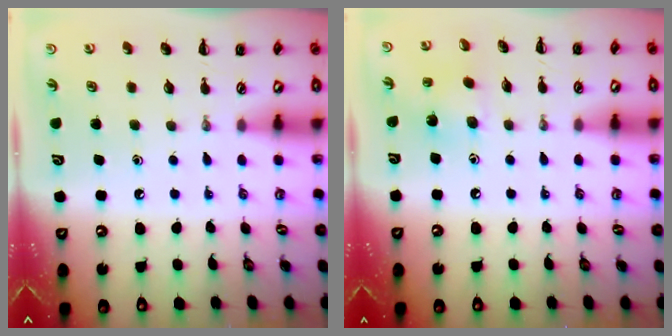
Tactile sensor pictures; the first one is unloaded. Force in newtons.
{"total": 2.9, "press": 2.8, "slide": 0.5}